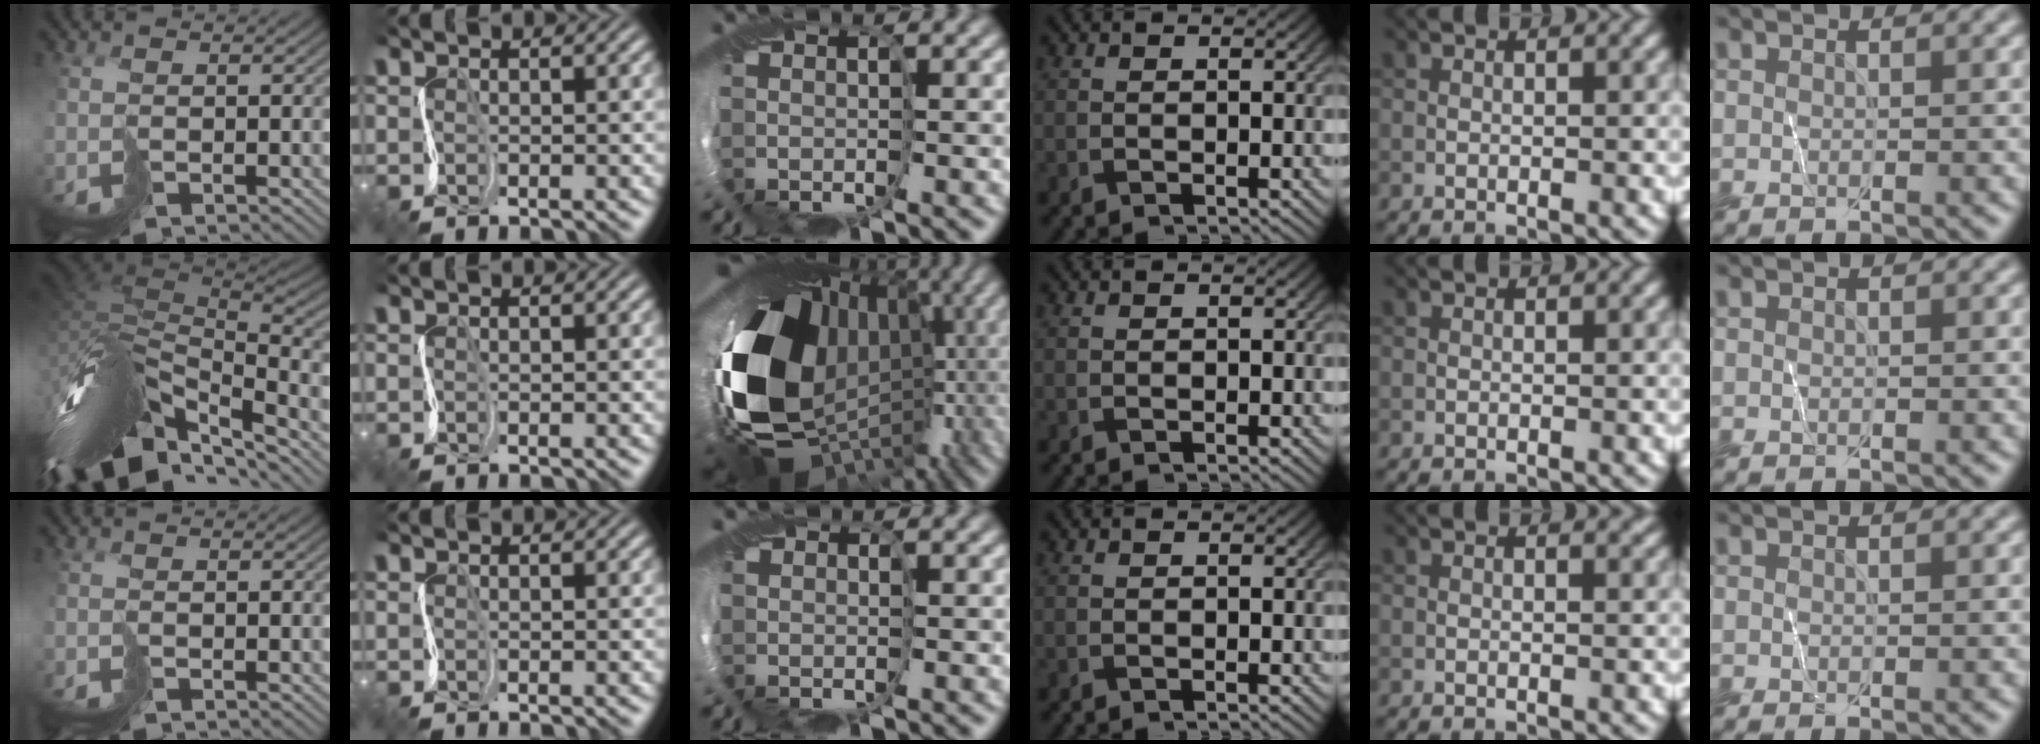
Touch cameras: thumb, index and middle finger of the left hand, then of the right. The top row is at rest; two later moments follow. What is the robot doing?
{"motion": "cut", "object": "bubble wrap"}